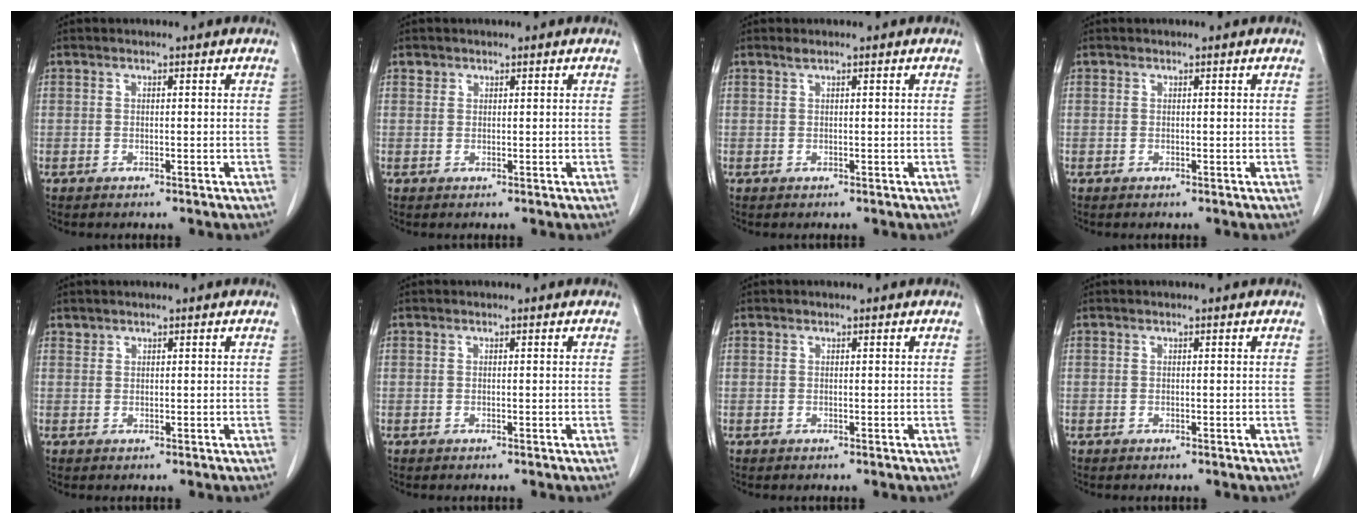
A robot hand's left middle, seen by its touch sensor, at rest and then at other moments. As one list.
[{"total": 0.9, "force": [0.6, 0.7, 0.0], "torque": [0.006, 0.002, 0.007]}, {"total": 0.6, "force": [0.5, -0.1, 0.3], "torque": [-0.014, 0.002, 0.013]}, {"total": 0.0}, {"total": 0.6, "force": [0.6, 0.2, -0.1], "torque": [-0.001, 0.002, 0.011]}, {"total": 0.0}, {"total": 0.0}, {"total": 0.0}]